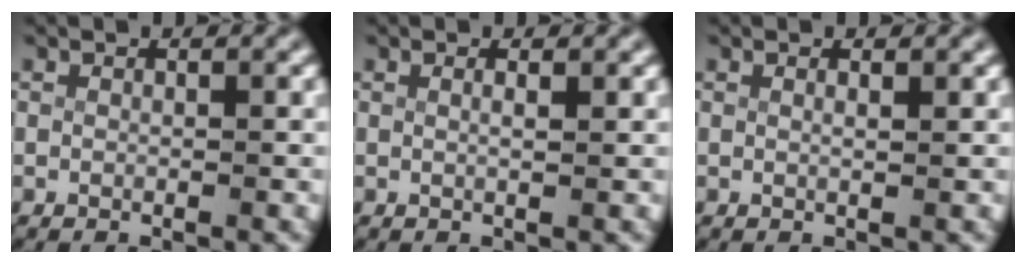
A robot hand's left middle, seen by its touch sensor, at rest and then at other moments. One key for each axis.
{"total": 0.9, "fx": 0.3, "fy": -0.2, "fz": 0.8, "tx": -0.016, "ty": -0.007, "tz": 0.007}
{"total": 0.6, "fx": 0.3, "fy": -0.2, "fz": 0.5, "tx": -0.012, "ty": -0.007, "tz": 0.008}